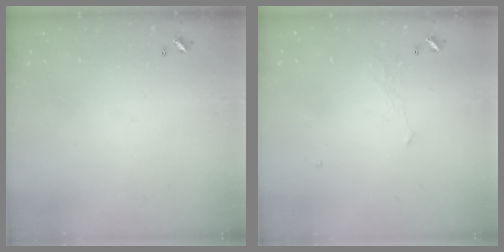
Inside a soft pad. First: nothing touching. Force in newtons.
{"total": 1.1, "press": 0.8, "slide": 0.7}